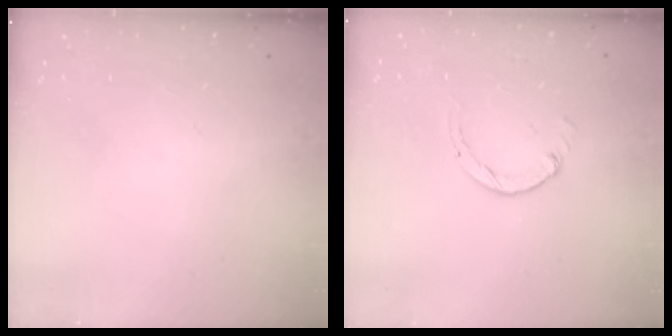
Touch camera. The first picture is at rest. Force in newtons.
{"total": 0.0}